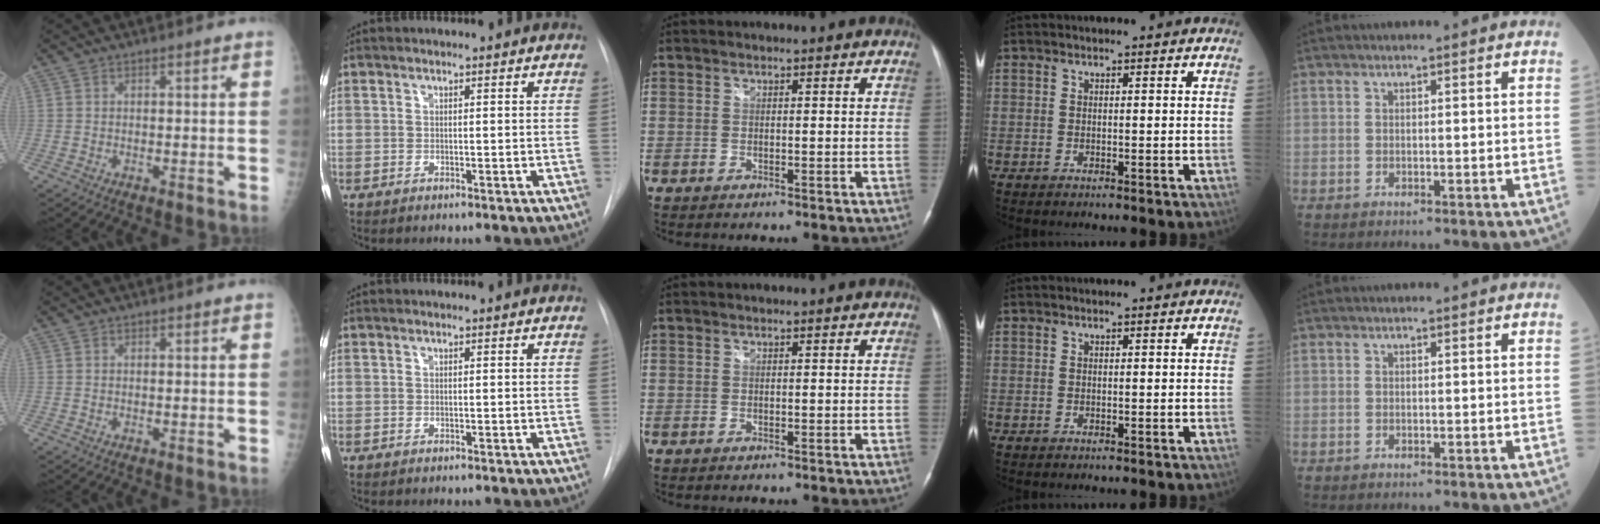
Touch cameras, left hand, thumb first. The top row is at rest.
{}